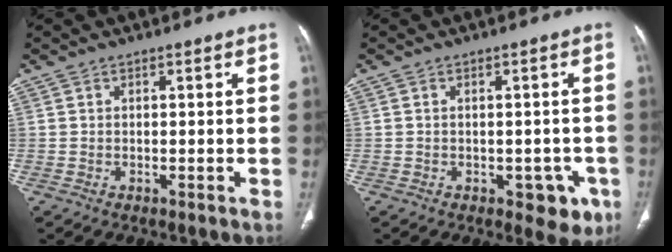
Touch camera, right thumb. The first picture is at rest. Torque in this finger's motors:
{"motor_torque": [-0.03, 0.11, -0.19, 0.04, 0.03]}